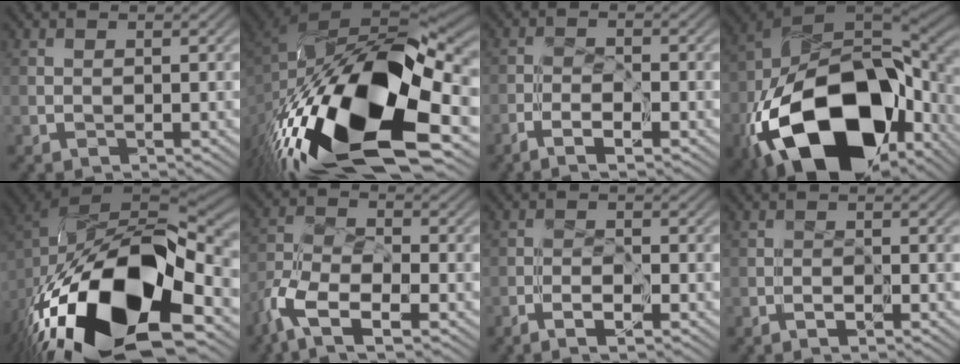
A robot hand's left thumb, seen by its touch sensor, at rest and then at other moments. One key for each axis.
{"total": 18.8, "fx": -6.7, "fy": 9.6, "fz": 14.7, "tx": -0.298, "ty": -0.049, "tz": -0.100}
{"total": 2.5, "fx": -1.9, "fy": 0.0, "fz": 1.6, "tx": -0.038, "ty": -0.001, "tz": -0.037}
{"total": 20.7, "fx": -9.7, "fy": 11.9, "fz": 13.9, "tx": -0.309, "ty": -0.053, "tz": -0.144}
{"total": 20.0, "fx": -8.7, "fy": 10.3, "fz": 14.8, "tx": -0.325, "ty": -0.045, "tz": -0.123}
{"total": 7.0, "fx": -4.4, "fy": 2.7, "fz": 4.7, "tx": -0.112, "ty": -0.009, "tz": -0.094}
{"total": 1.9, "fx": -1.5, "fy": -0.1, "fz": 1.2, "tx": -0.029, "ty": 0.002, "tz": -0.030}
{"total": 0.6, "fx": -0.6, "fy": -0.2, "fz": 0.1, "tx": -0.003, "ty": 0.001, "tz": -0.011}